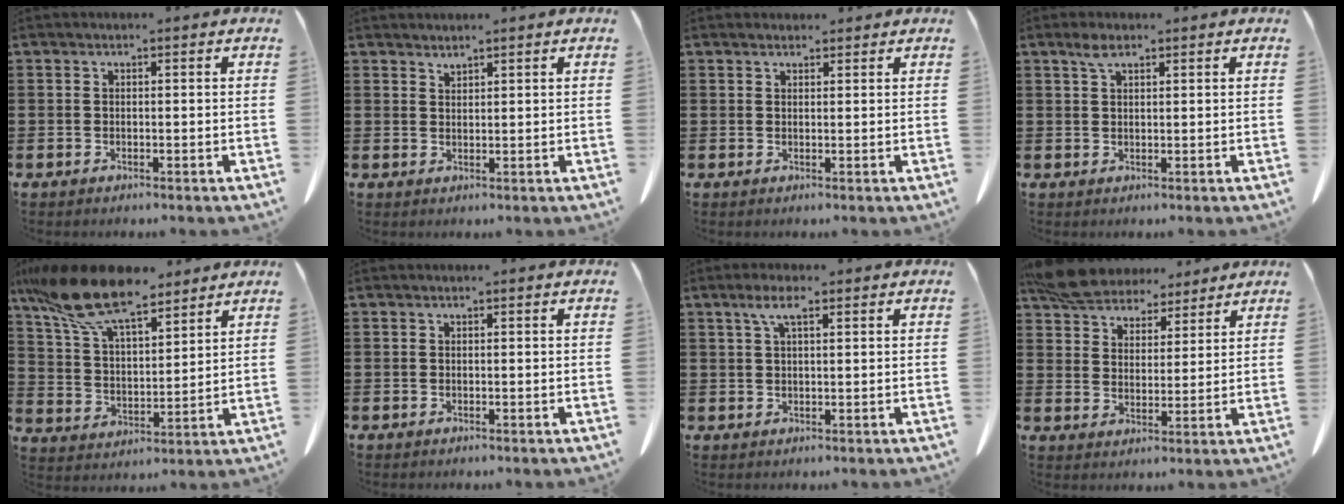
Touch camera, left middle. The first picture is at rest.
{"total": 1.4, "force": [1.4, 0.0, 0.0], "torque": [-0.003, -0.003, 0.027]}
{"total": 1.4, "force": [1.3, 0.5, 0.1], "torque": [0.002, -0.001, 0.024]}
{"total": 2.3, "force": [1.4, 0.8, 1.7], "torque": [-0.037, 0.004, 0.024]}
{"total": 13.2, "force": [10.0, 3.4, 7.8], "torque": [-0.187, -0.033, 0.181]}
{"total": 0.0}
{"total": 4.0, "force": [1.9, 1.1, 3.3], "torque": [-0.070, 0.008, 0.032]}
{"total": 7.7, "force": [7.0, 2.6, 1.9], "torque": [-0.068, -0.015, 0.134]}